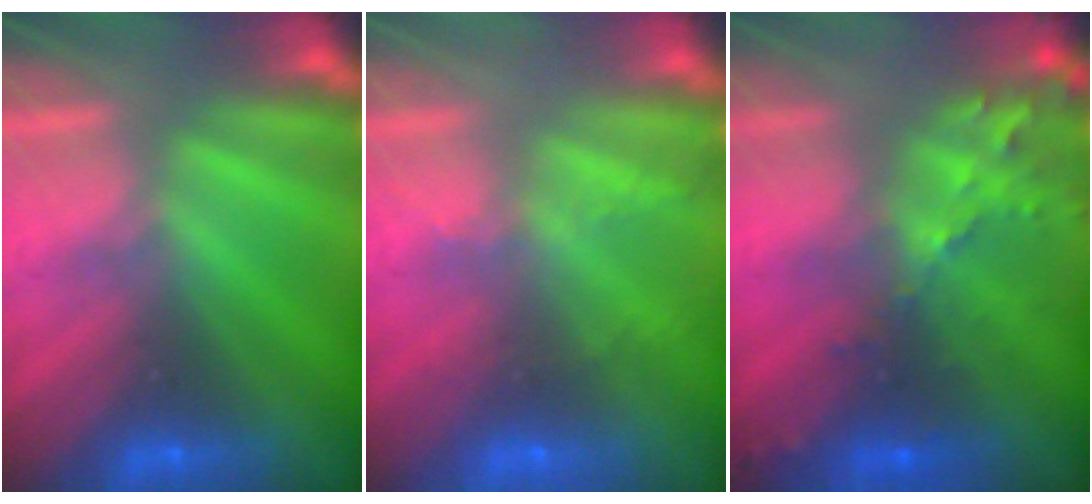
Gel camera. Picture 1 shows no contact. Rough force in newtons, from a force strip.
{"total": 2.1}
{"total": 5.8}